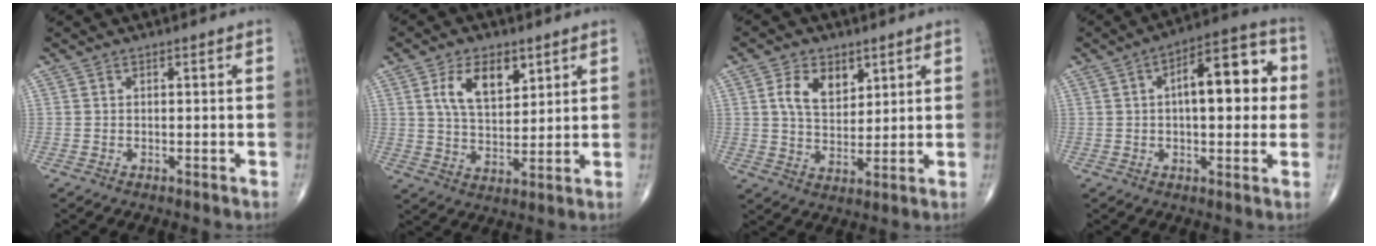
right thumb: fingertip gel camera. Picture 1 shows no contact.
{"total": 9.9, "force": [4.3, 5.4, 7.1], "torque": [-0.104, -0.020, 0.082]}
{"total": 8.2, "force": [3.4, 5.2, 5.4], "torque": [-0.074, -0.018, 0.065]}
{"total": 15.4, "force": [2.3, 6.6, 13.7], "torque": [-0.166, 0.024, 0.027]}